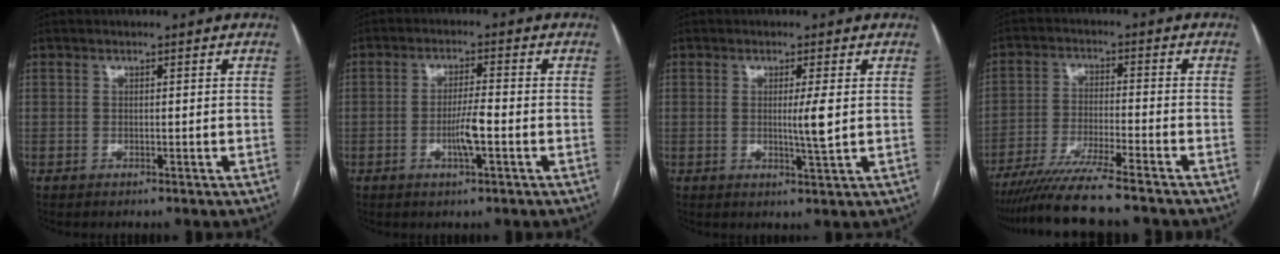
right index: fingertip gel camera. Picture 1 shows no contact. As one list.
[{"total": 4.6, "force": [-1.4, 0.3, 4.4], "torque": [-0.083, -0.003, -0.026]}, {"total": 3.8, "force": [0.2, -0.3, 3.8], "torque": [-0.064, -0.008, 0.004]}, {"total": 11.5, "force": [-9.7, -0.3, 6.2], "torque": [-0.101, -0.030, -0.162]}]